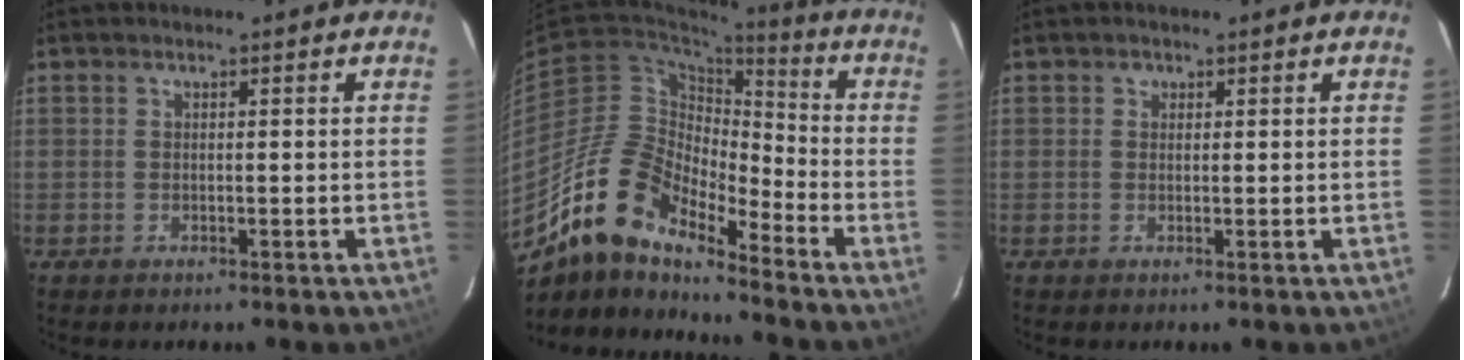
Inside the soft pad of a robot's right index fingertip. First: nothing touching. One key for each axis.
{"total": 15.8, "fx": -12.7, "fy": 4.9, "fz": 8.0, "tx": -0.142, "ty": -0.006, "tz": -0.254}
{"total": 0.8, "fx": 0.3, "fy": 0.8, "fz": 0.0, "tx": 0.004, "ty": 0.004, "tz": 0.002}